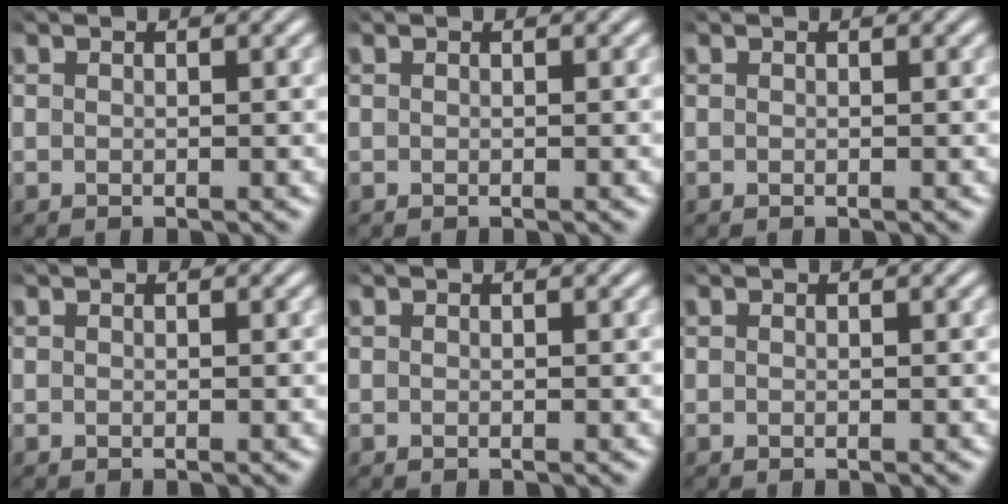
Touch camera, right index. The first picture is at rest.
{"total": 0.0}
{"total": 0.0}
{"total": 0.0}
{"total": 0.0}
{"total": 0.0}